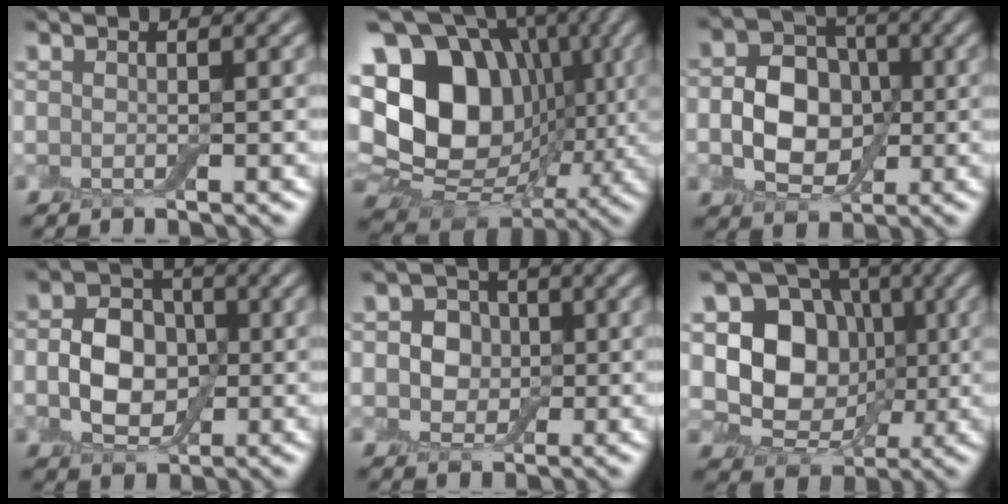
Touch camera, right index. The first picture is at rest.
{"total": 20.9, "force": [3.5, 16.4, 12.4], "torque": [-0.242, 0.020, 0.073]}
{"total": 6.5, "force": [-0.6, 5.1, 4.0], "torque": [-0.063, 0.001, -0.019]}
{"total": 5.3, "force": [-0.5, 4.1, 3.4], "torque": [-0.057, 0.001, -0.008]}
{"total": 3.8, "force": [0.2, 3.3, 1.9], "torque": [-0.022, 0.008, -0.019]}
{"total": 9.6, "force": [0.8, 7.7, 5.7], "torque": [-0.091, -0.001, -0.006]}